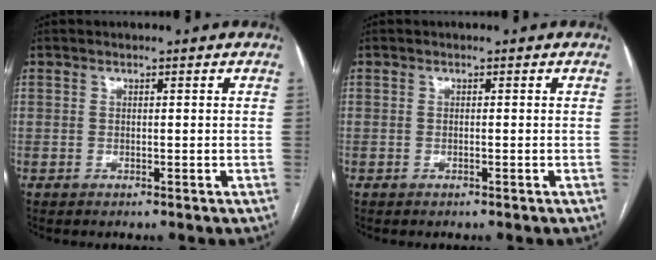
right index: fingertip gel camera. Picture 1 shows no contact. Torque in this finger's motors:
{"motor_torque": [-0.01, 0.04, 0.02, 0.00]}